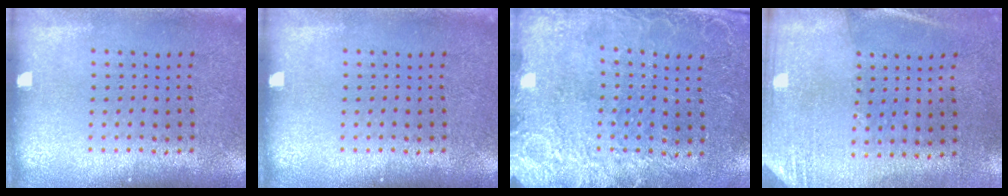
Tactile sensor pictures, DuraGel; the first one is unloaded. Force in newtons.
{"total": 0.0}
{"total": 2.7, "press": 2.0, "slide": 1.8}
{"total": 2.6, "press": 2.3, "slide": 1.1}